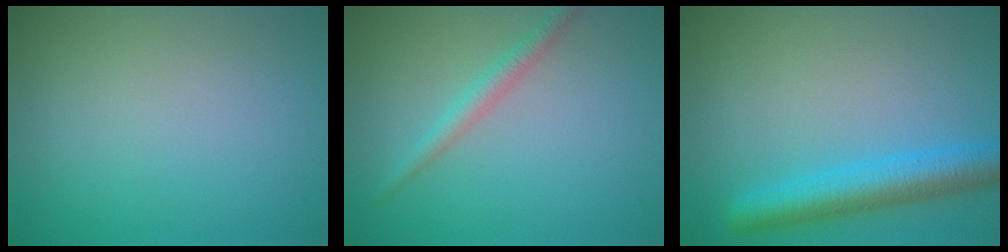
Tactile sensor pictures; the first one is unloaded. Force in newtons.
{"total": 2.0, "press": 2.0, "slide": 0.1}
{"total": 5.2, "press": 5.2, "slide": 0.2}